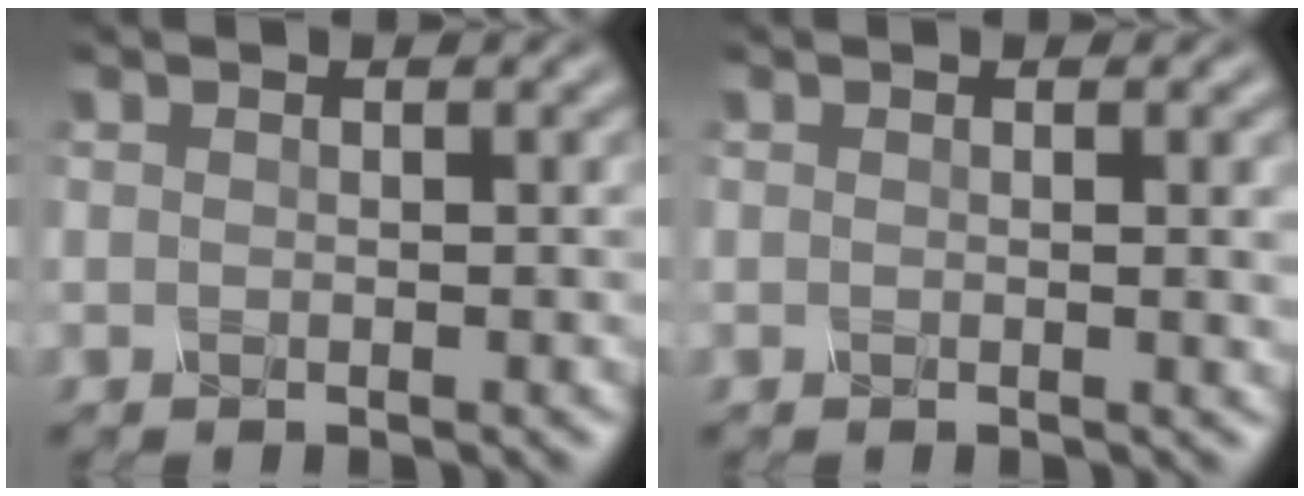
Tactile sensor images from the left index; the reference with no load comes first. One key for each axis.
{"total": 1.7, "fx": 0.2, "fy": 0.5, "fz": 1.6, "tx": -0.015, "ty": 0.001, "tz": -0.002}